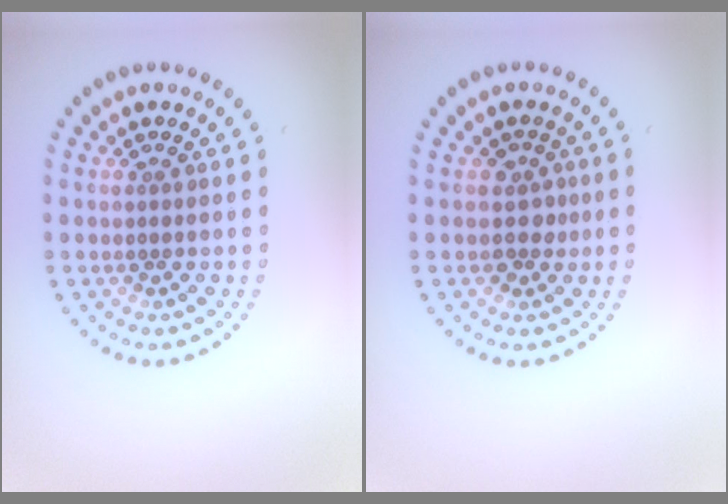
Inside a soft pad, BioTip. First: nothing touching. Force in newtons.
{"total": 1.6, "press": 1.3, "slide": 0.9}